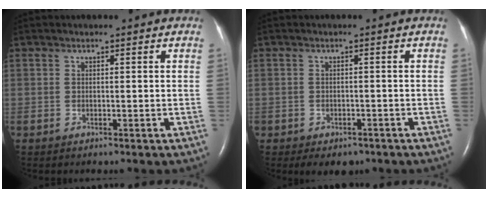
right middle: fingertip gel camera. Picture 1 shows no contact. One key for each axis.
{"total": 4.1, "fx": -2.9, "fy": 2.4, "fz": 1.5, "tx": -0.015, "ty": 0.003, "tz": -0.033}